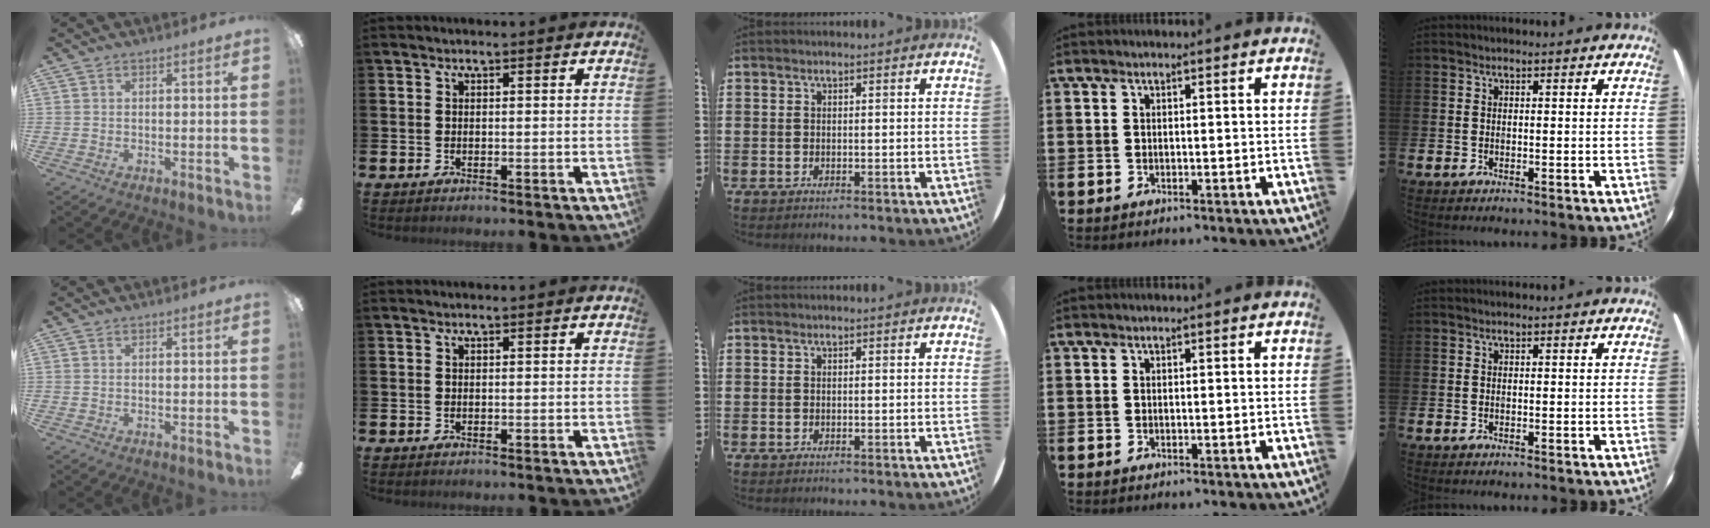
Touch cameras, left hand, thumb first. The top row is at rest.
{}